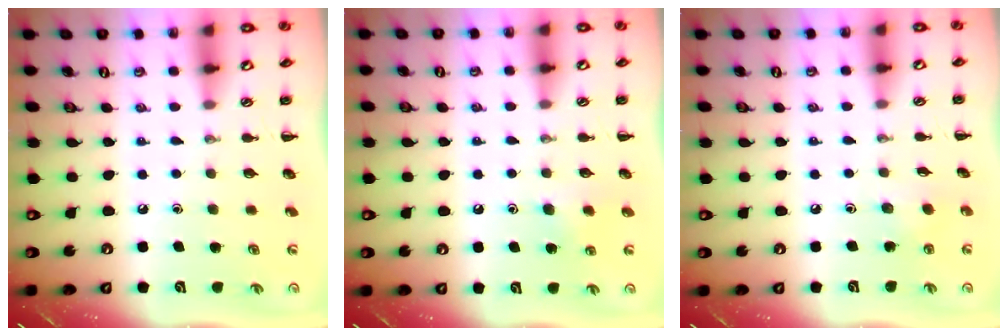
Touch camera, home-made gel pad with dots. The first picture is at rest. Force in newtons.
{"total": 6.2, "press": 6.0, "slide": 1.6}
{"total": 2.4, "press": 2.2, "slide": 0.9}